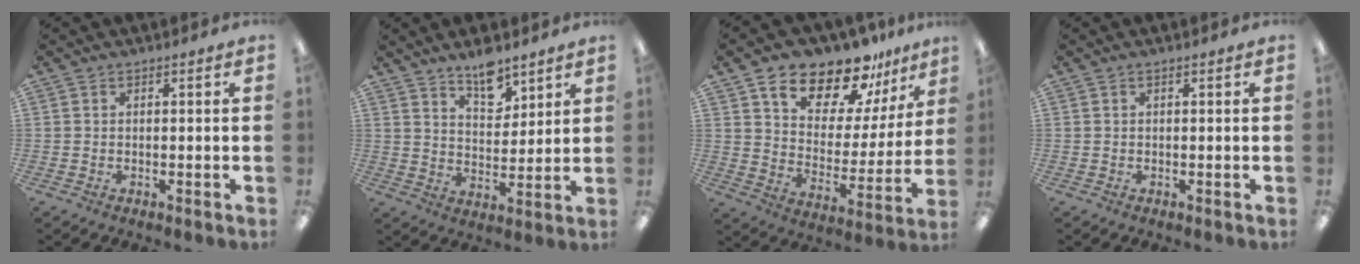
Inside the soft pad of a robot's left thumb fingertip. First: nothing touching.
{"total": 8.9, "force": [7.1, 3.9, 3.6], "torque": [-0.045, -0.046, 0.124]}
{"total": 16.1, "force": [13.8, 6.3, 5.5], "torque": [-0.099, -0.106, 0.245]}
{"total": 0.0}